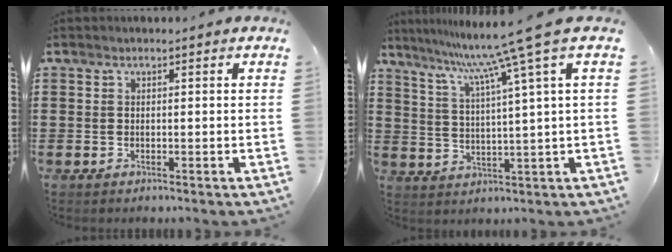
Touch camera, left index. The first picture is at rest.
{"total": 9.4, "force": [6.2, -2.5, 6.6], "torque": [-0.149, -0.037, 0.092]}